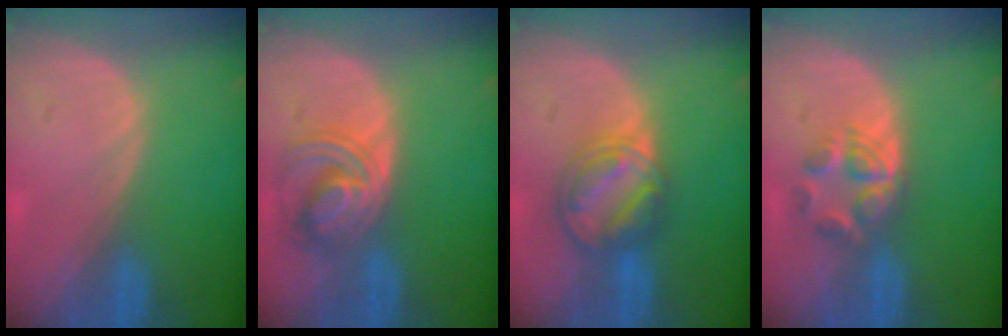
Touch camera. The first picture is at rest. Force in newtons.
{"total": 6.4, "press": 6.3, "slide": 0.7}
{"total": 8.0, "press": 6.9, "slide": 4.0}
{"total": 6.0, "press": 5.0, "slide": 3.3}